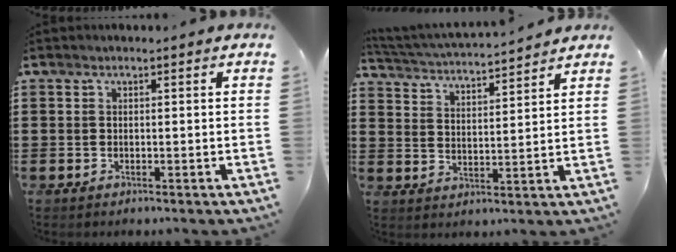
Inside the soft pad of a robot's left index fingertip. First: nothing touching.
{"total": 3.8, "force": [3.7, -0.3, 0.8], "torque": [-0.035, -0.030, 0.060]}